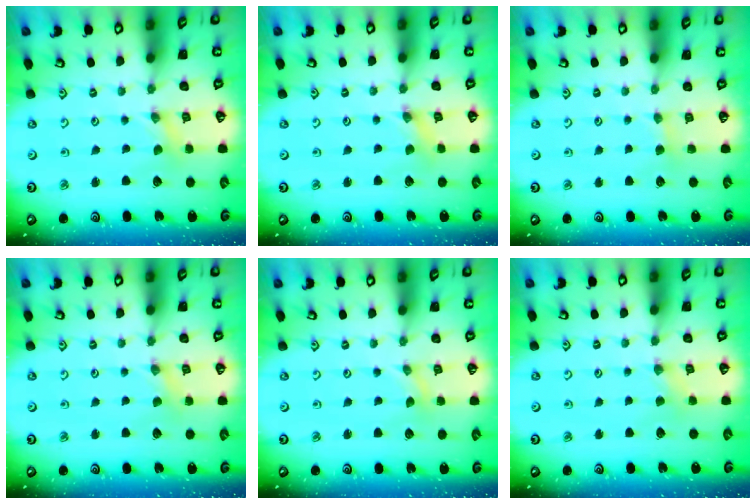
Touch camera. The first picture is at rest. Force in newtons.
{"total": 1.4, "press": 1.4, "slide": 0.0}
{"total": 1.9, "press": 1.9, "slide": 0.3}
{"total": 0.7, "press": 0.7, "slide": 0.1}
{"total": 0.0}
{"total": 2.6, "press": 2.5, "slide": 0.5}